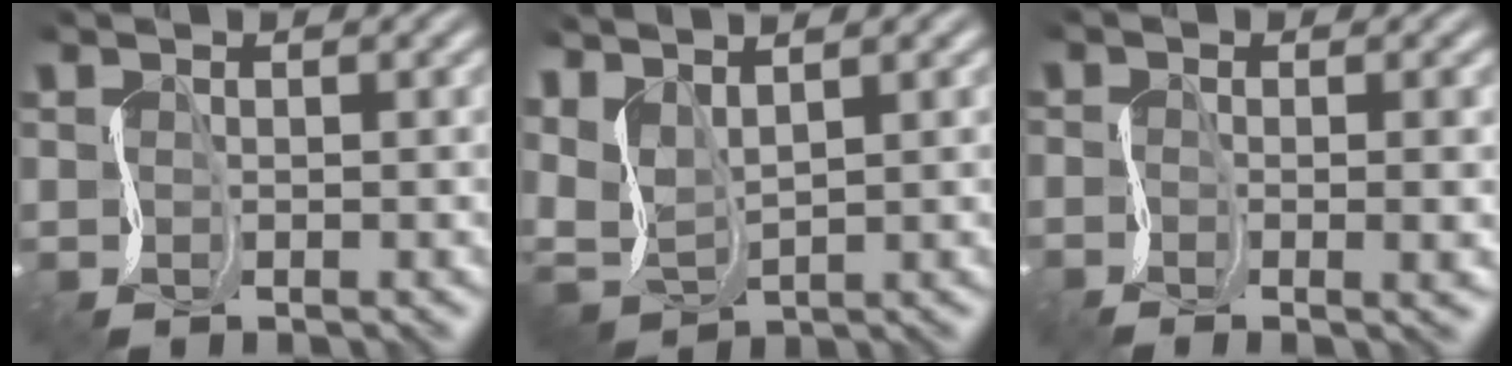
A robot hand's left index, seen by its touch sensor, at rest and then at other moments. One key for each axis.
{"total": 4.5, "fx": 2.4, "fy": 0.9, "fz": 3.6, "tx": -0.080, "ty": 0.015, "tz": 0.039}
{"total": 2.7, "fx": -0.1, "fy": 0.6, "fz": 2.6, "tx": -0.021, "ty": 0.007, "tz": -0.015}